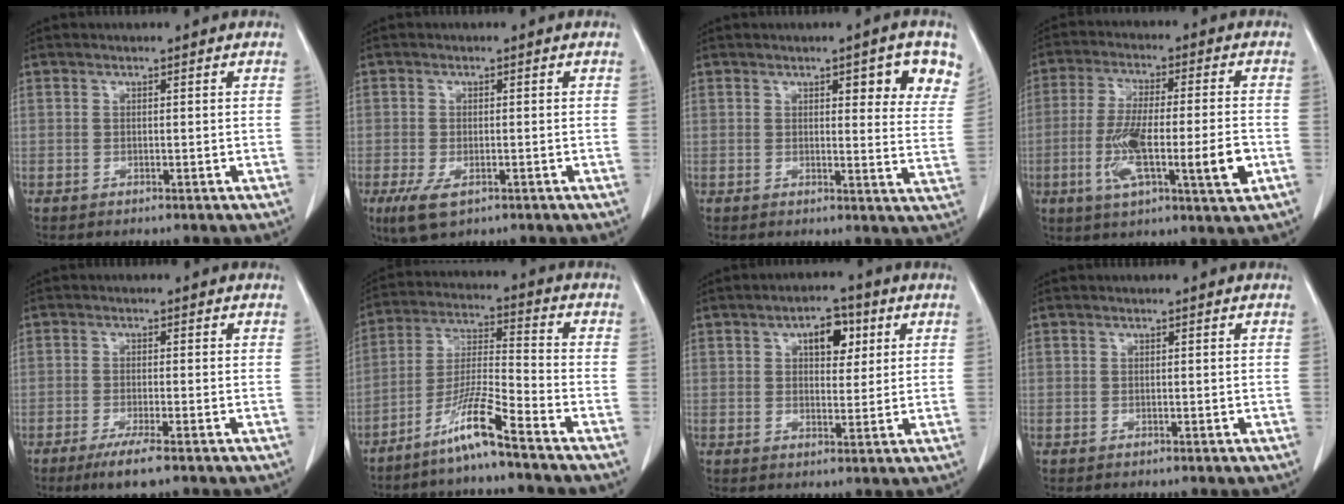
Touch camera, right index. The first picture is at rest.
{"total": 4.2, "force": [-2.0, 2.1, 2.9], "torque": [-0.062, -0.006, -0.029]}
{"total": 8.7, "force": [4.6, 2.1, 7.0], "torque": [-0.071, -0.010, 0.047]}
{"total": 13.8, "force": [-3.6, 1.9, 13.2], "torque": [-0.237, -0.007, -0.059]}
{"total": 4.5, "force": [-2.9, 0.2, 3.5], "torque": [-0.065, -0.013, -0.052]}
{"total": 9.1, "force": [-6.6, -0.8, 6.2], "torque": [-0.127, -0.017, -0.130]}
{"total": 5.7, "force": [2.3, 2.9, 4.3], "torque": [-0.064, 0.011, 0.035]}
{"total": 0.0}